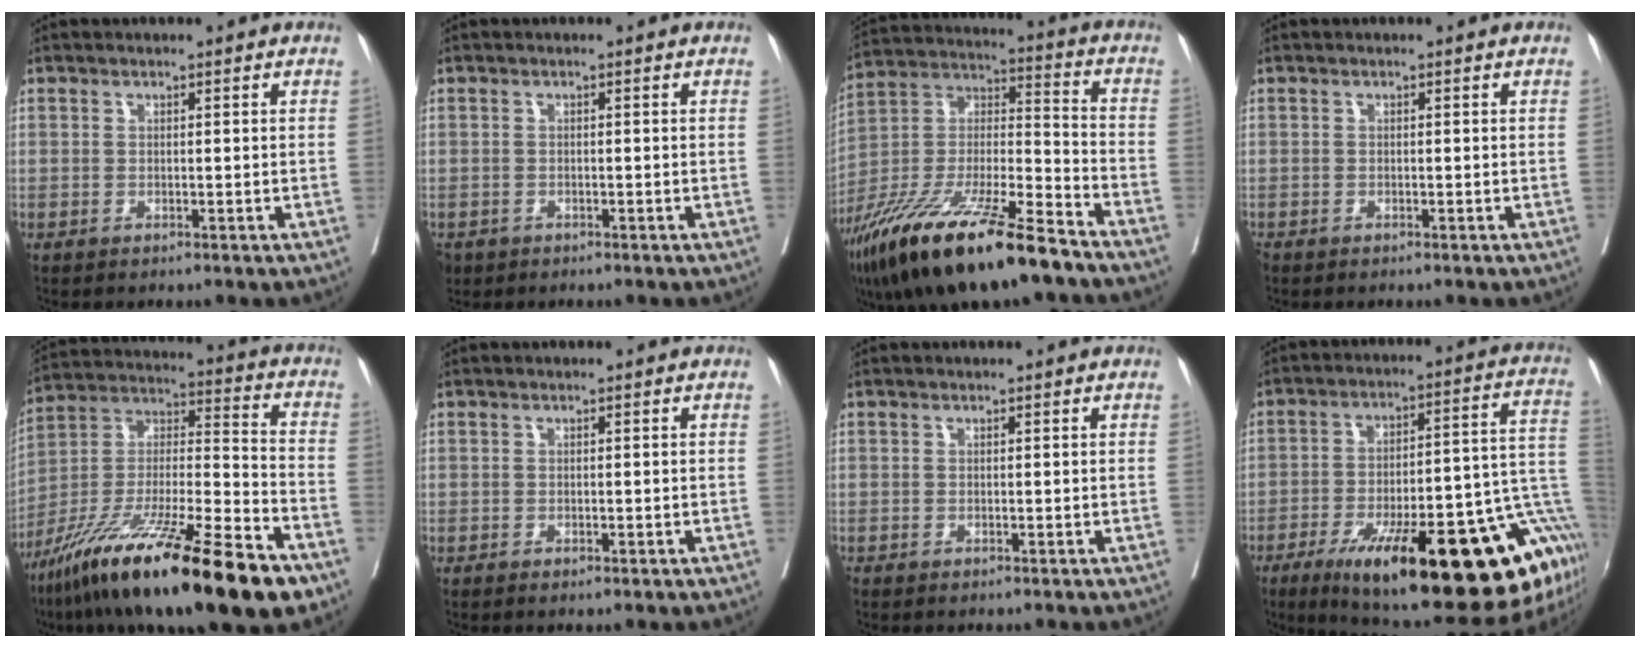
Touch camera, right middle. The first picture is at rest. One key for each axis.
{"total": 3.0, "fx": -1.9, "fy": 2.2, "fz": 0.7, "tx": -0.016, "ty": -0.002, "tz": -0.033}
{"total": 24.1, "fx": -17.1, "fy": 3.5, "fz": 16.7, "tx": -0.312, "ty": -0.044, "tz": -0.308}
{"total": 0.7, "fx": -0.6, "fy": 0.3, "fz": 0.2, "tx": -0.007, "ty": -0.002, "tz": -0.014}
{"total": 27.2, "fx": -17.1, "fy": 3.4, "fz": 20.8, "tx": -0.333, "ty": -0.044, "tz": -0.297}
{"total": 0.9, "fx": -0.5, "fy": 0.4, "fz": 0.7, "tx": -0.009, "ty": 0.000, "tz": -0.003}
{"total": 0.0}
{"total": 31.2, "fx": -14.8, "fy": 6.9, "fz": 26.6, "tx": -0.271, "ty": 0.003, "tz": -0.210}